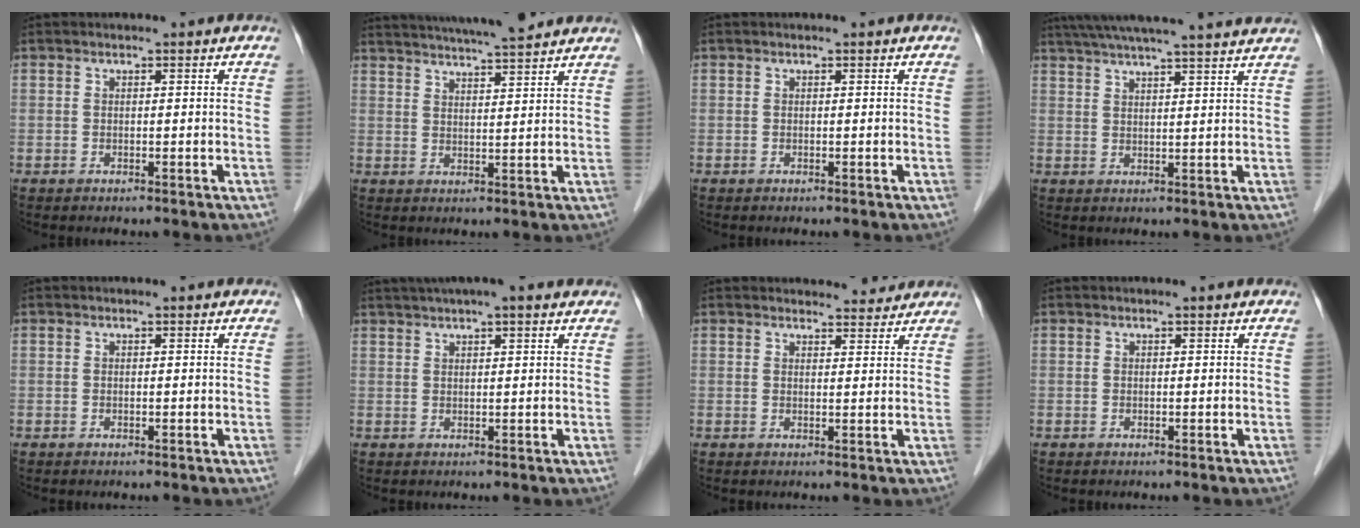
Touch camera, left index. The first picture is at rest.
{"total": 13.1, "force": [11.7, 0.8, 5.8], "torque": [-0.101, 0.018, 0.164]}
{"total": 0.0}
{"total": 19.0, "force": [16.8, 0.0, 8.8], "torque": [-0.150, 0.017, 0.223]}
{"total": 0.0}
{"total": 8.2, "force": [6.4, 1.0, 5.1], "torque": [-0.082, 0.035, 0.085]}
{"total": 3.9, "force": [3.7, 1.1, 0.1], "torque": [0.004, -0.001, 0.036]}
{"total": 0.8, "force": [-0.7, 0.0, -0.2], "torque": [0.005, -0.006, -0.012]}